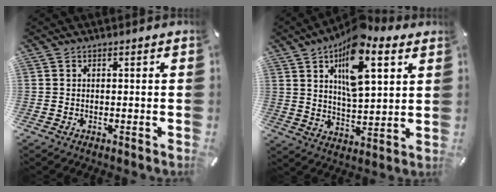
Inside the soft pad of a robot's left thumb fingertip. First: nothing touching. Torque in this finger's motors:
{"motor_torque": [3.34, 1.67, 1.87, -0.90, 0.69]}